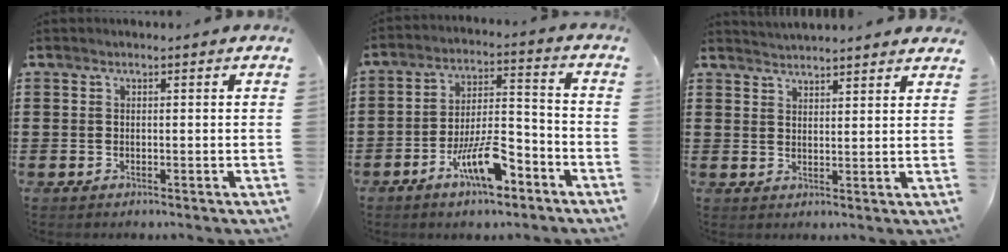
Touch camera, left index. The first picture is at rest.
{"total": 10.4, "force": [-6.0, 3.5, 7.7], "torque": [-0.151, 0.014, -0.109]}
{"total": 2.8, "force": [2.7, -0.3, -0.2], "torque": [-0.004, -0.009, 0.052]}